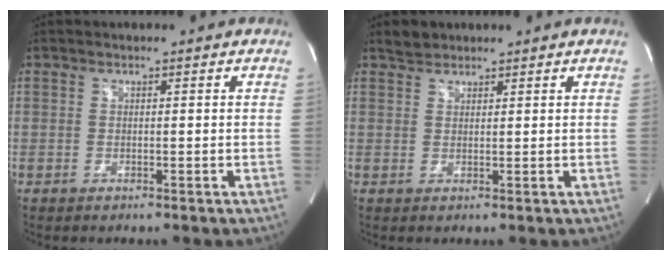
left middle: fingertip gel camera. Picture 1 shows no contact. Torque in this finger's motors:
{"motor_torque": [0.03, -0.31, -0.04, 0.01]}